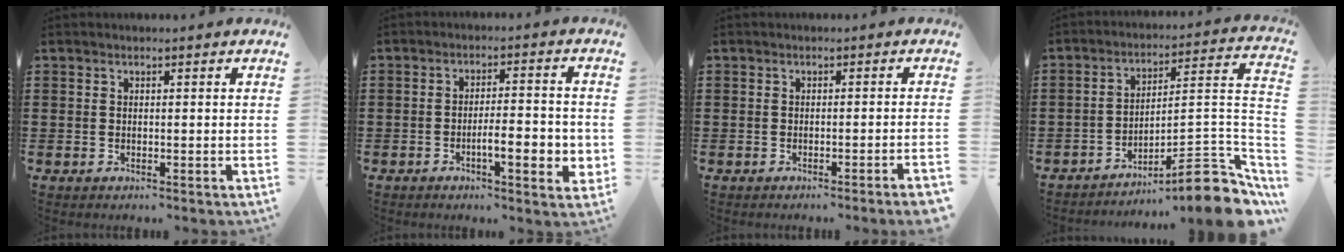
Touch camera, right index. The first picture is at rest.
{"total": 6.3, "force": [-1.9, 1.8, 5.7], "torque": [-0.080, -0.005, -0.035]}
{"total": 1.4, "force": [-1.0, -0.3, 0.9], "torque": [-0.016, -0.002, -0.019]}
{"total": 10.2, "force": [-7.3, 1.5, 7.0], "torque": [-0.094, 0.005, -0.138]}